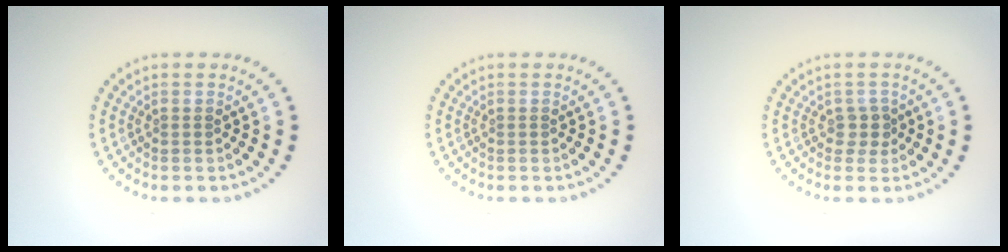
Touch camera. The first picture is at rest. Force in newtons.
{"total": 0.0}
{"total": 1.5, "press": 1.2, "slide": 0.9}